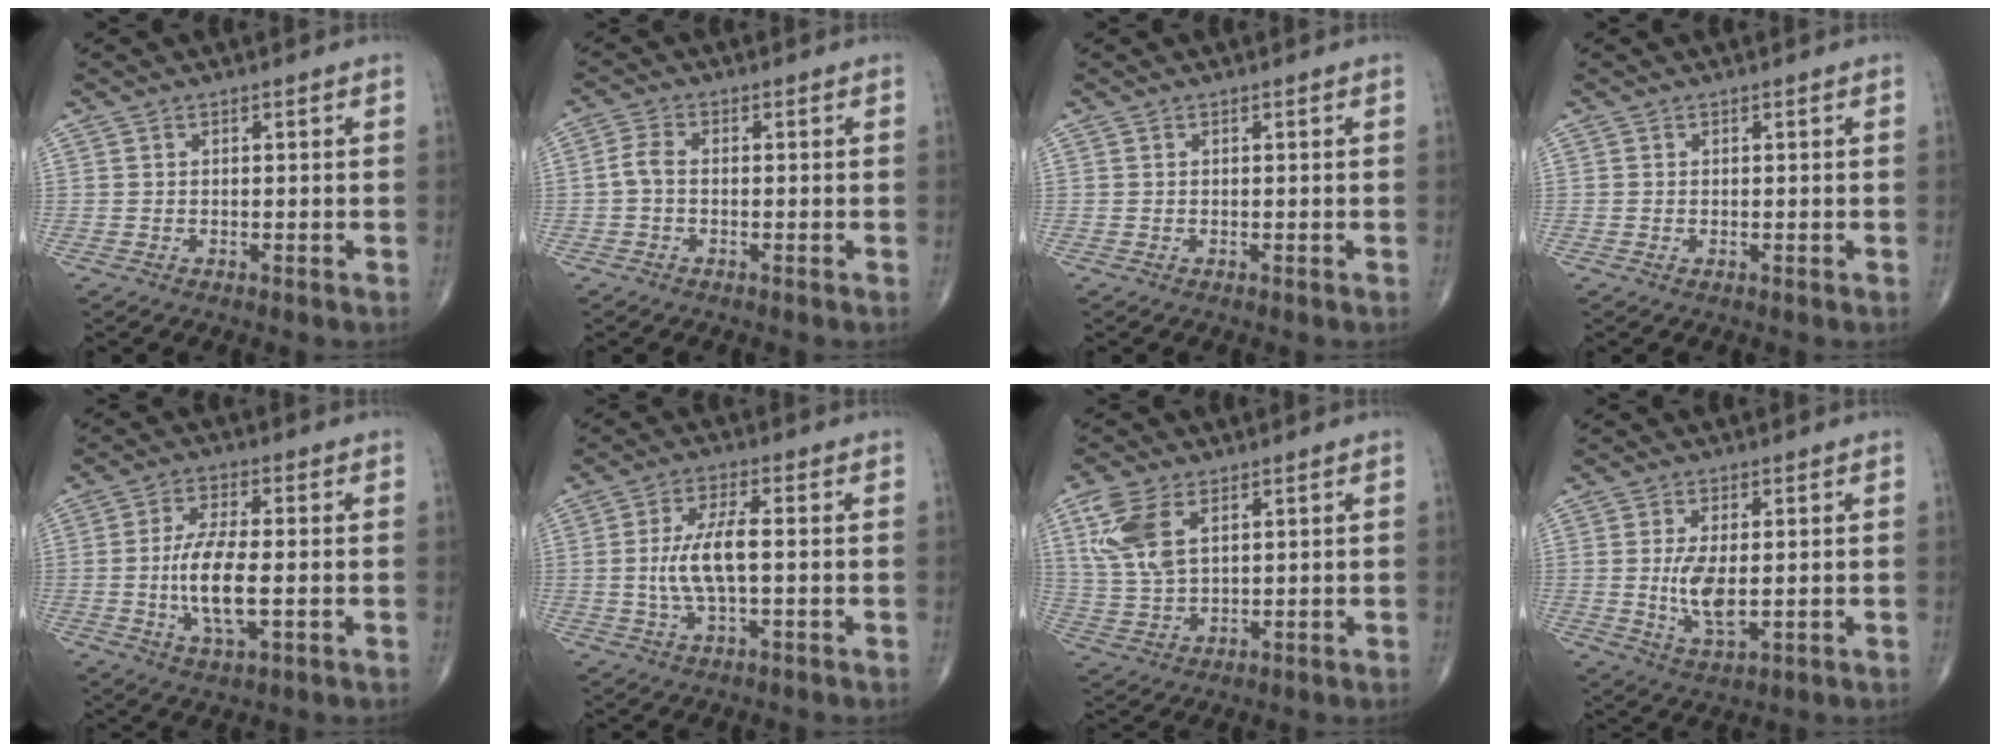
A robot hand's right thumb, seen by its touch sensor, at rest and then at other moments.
{"total": 2.8, "force": [-0.5, 1.6, 2.2], "torque": [-0.048, 0.007, -0.018]}
{"total": 0.0}
{"total": 0.0}
{"total": 10.1, "force": [-1.2, 3.5, 9.4], "torque": [-0.189, -0.003, -0.022]}
{"total": 8.0, "force": [-0.2, 2.5, 7.6], "torque": [-0.167, 0.007, -0.006]}
{"total": 9.5, "force": [3.9, 5.1, 7.1], "torque": [-0.159, -0.003, 0.084]}
{"total": 6.9, "force": [0.1, 2.9, 6.3], "torque": [-0.121, -0.017, 0.009]}